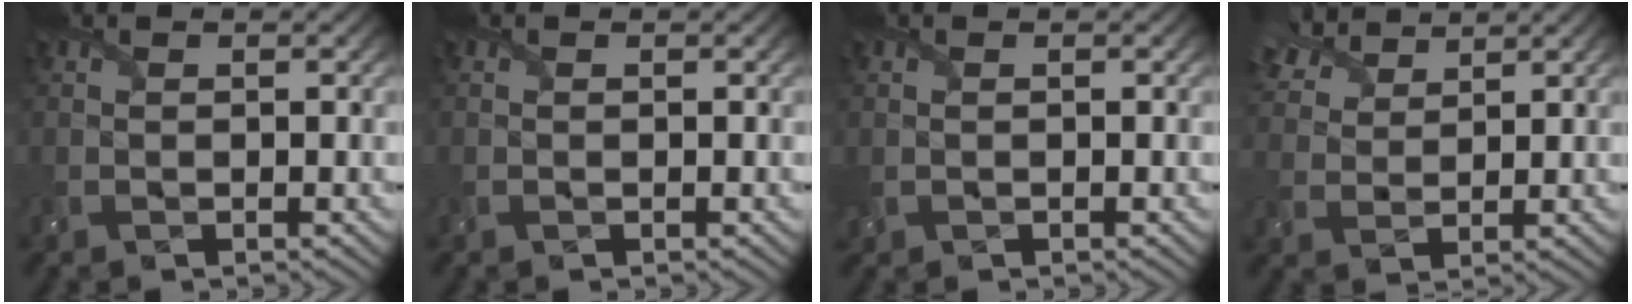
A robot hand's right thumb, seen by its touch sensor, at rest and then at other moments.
{"total": 0.0}
{"total": 0.6, "force": [0.0, 0.4, 0.4], "torque": [-0.016, 0.000, 0.003]}
{"total": 6.3, "force": [5.0, 2.8, 2.7], "torque": [-0.074, 0.023, 0.101]}